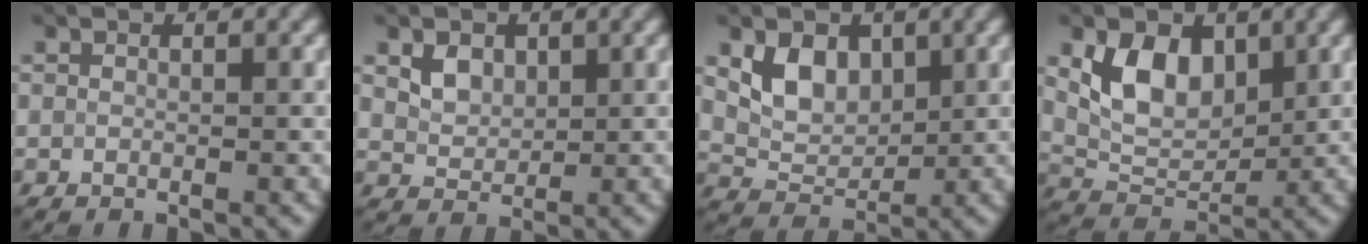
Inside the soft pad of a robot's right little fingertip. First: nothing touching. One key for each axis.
{"total": 2.3, "fx": 1.0, "fy": 1.7, "fz": 1.1, "tx": -0.024, "ty": -0.003, "tz": 0.020}
{"total": 4.1, "fx": 1.6, "fy": 2.9, "fz": 2.4, "tx": -0.047, "ty": -0.006, "tz": 0.029}
{"total": 5.5, "fx": 2.0, "fy": 3.6, "fz": 3.7, "tx": -0.070, "ty": -0.006, "tz": 0.036}